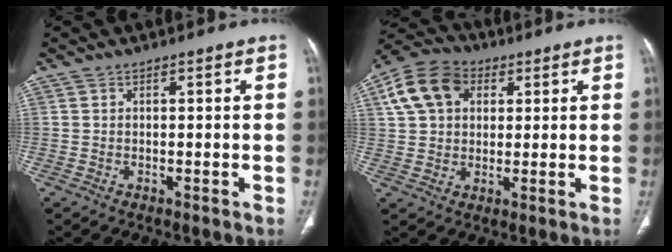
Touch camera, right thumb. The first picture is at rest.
{"total": 12.1, "force": [4.1, 8.8, 7.2], "torque": [-0.123, 0.012, 0.064]}